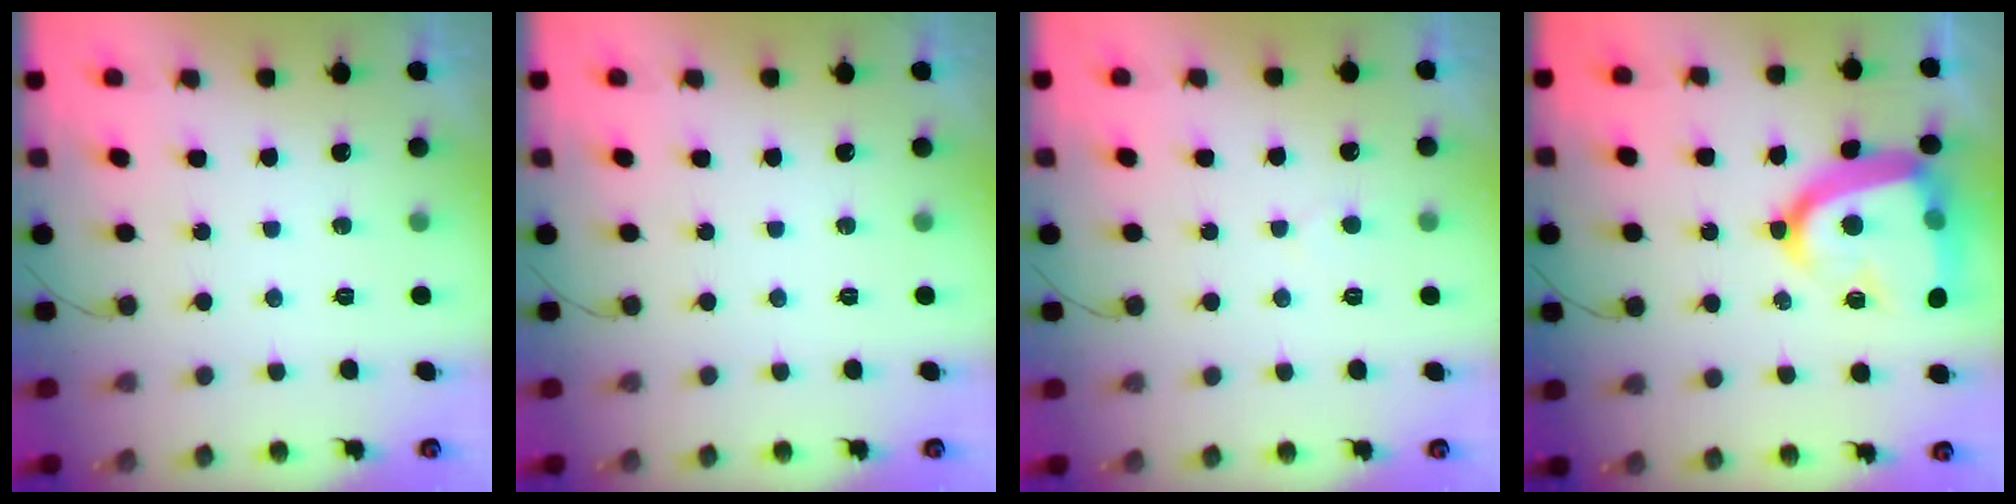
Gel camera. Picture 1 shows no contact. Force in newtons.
{"total": 0.0}
{"total": 2.8, "press": 2.8, "slide": 0.3}
{"total": 20.2, "press": 20.1, "slide": 1.9}